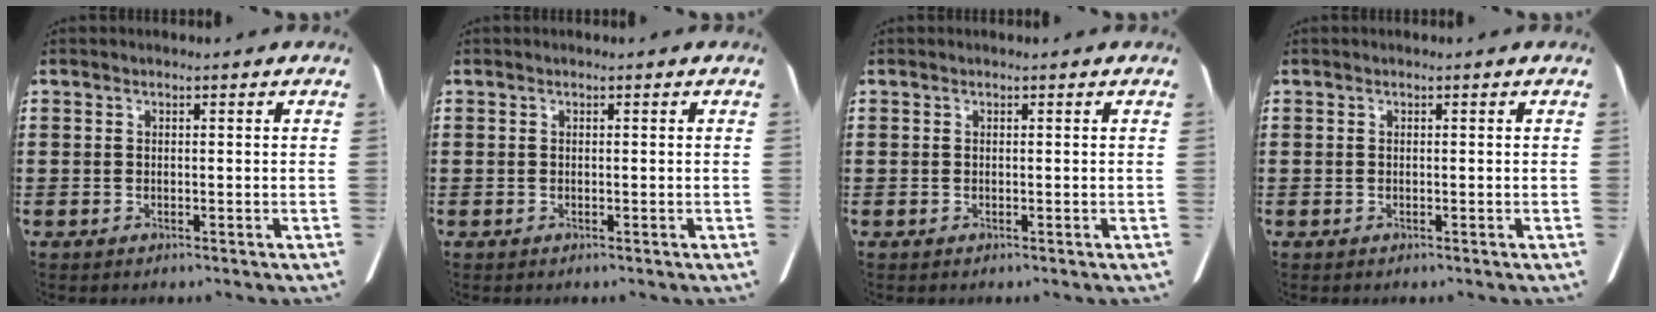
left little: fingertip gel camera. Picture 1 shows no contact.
{"total": 0.0}
{"total": 0.0}
{"total": 0.0}